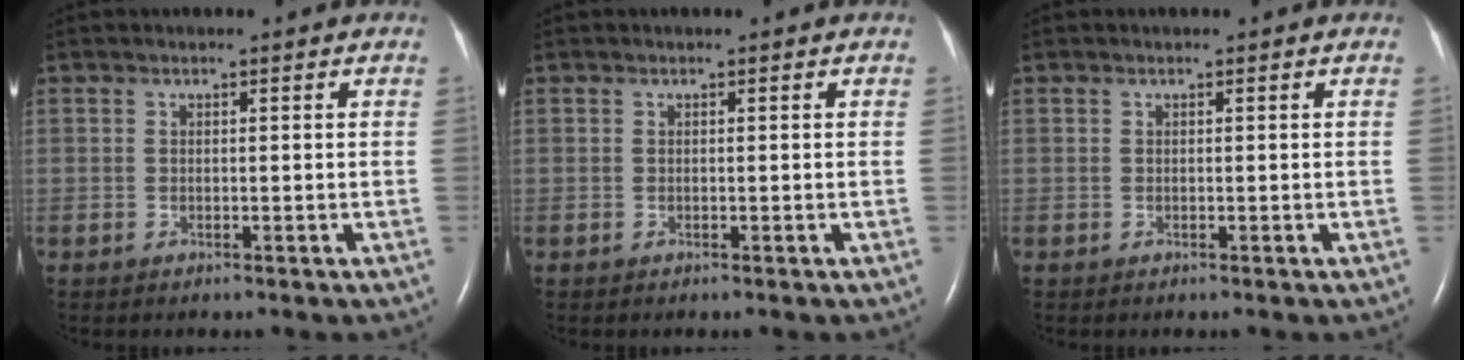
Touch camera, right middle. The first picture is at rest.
{"total": 0.0}
{"total": 0.0}